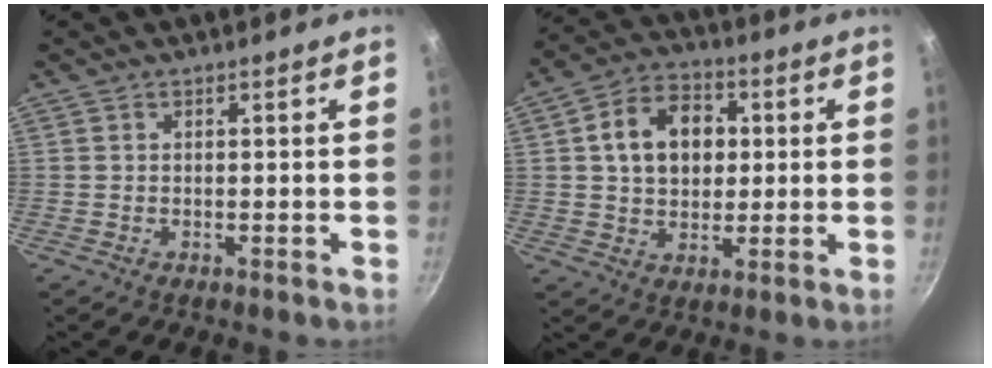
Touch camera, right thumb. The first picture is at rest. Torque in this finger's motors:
{"motor_torque": [-0.54, 1.01, 0.26, -0.42, 0.08]}